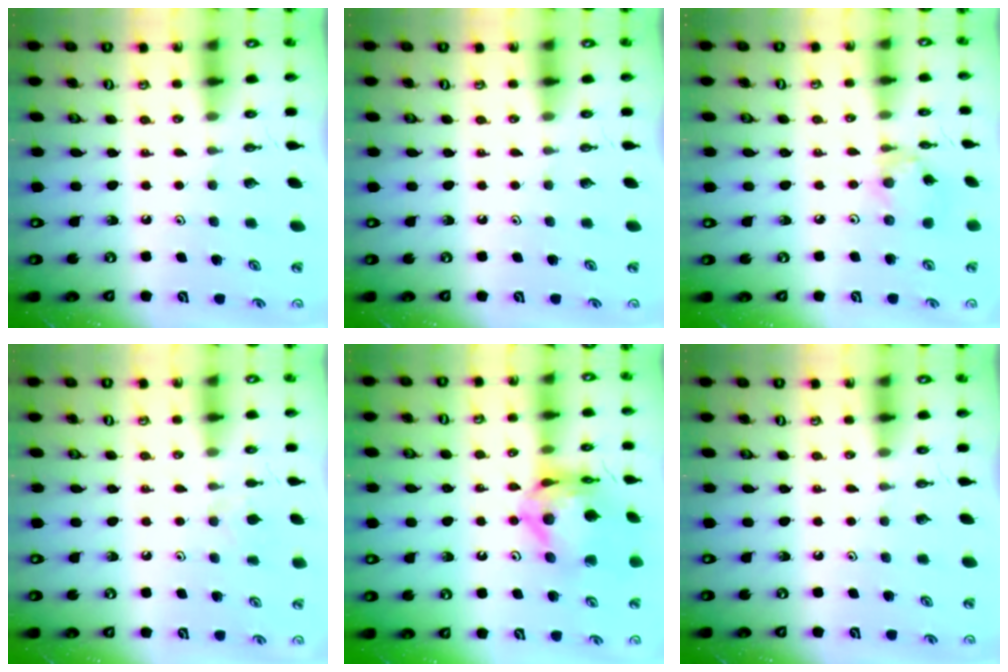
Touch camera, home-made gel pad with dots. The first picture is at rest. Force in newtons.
{"total": 0.0}
{"total": 3.4, "press": 3.4, "slide": 0.1}
{"total": 4.7, "press": 4.7, "slide": 0.7}
{"total": 14.0, "press": 13.9, "slide": 1.6}
{"total": 0.0}